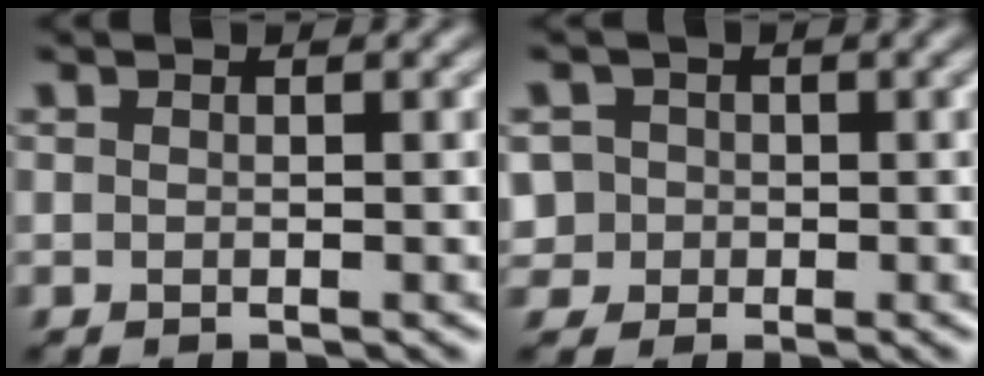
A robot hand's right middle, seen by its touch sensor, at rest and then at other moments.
{"total": 3.9, "force": [-0.2, 3.7, 1.2], "torque": [-0.015, 0.021, -0.020]}